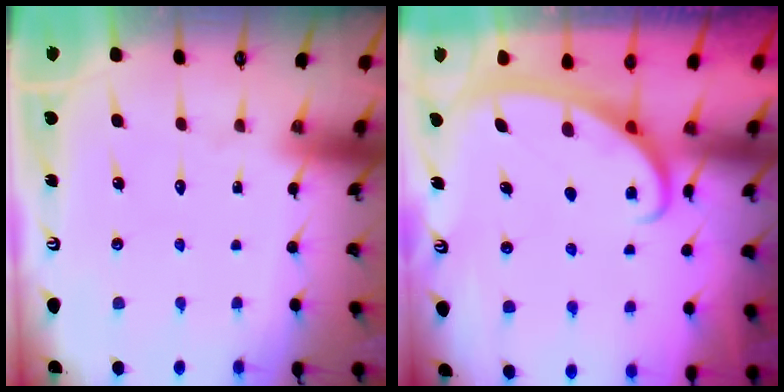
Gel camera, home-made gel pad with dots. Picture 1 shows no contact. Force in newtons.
{"total": 2.6, "press": 2.6, "slide": 0.4}